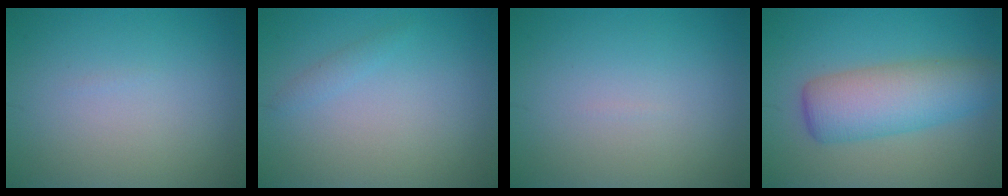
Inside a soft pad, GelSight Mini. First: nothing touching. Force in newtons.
{"total": 0.8, "press": 0.8, "slide": 0.1}
{"total": 0.0}
{"total": 6.4, "press": 6.4, "slide": 0.1}